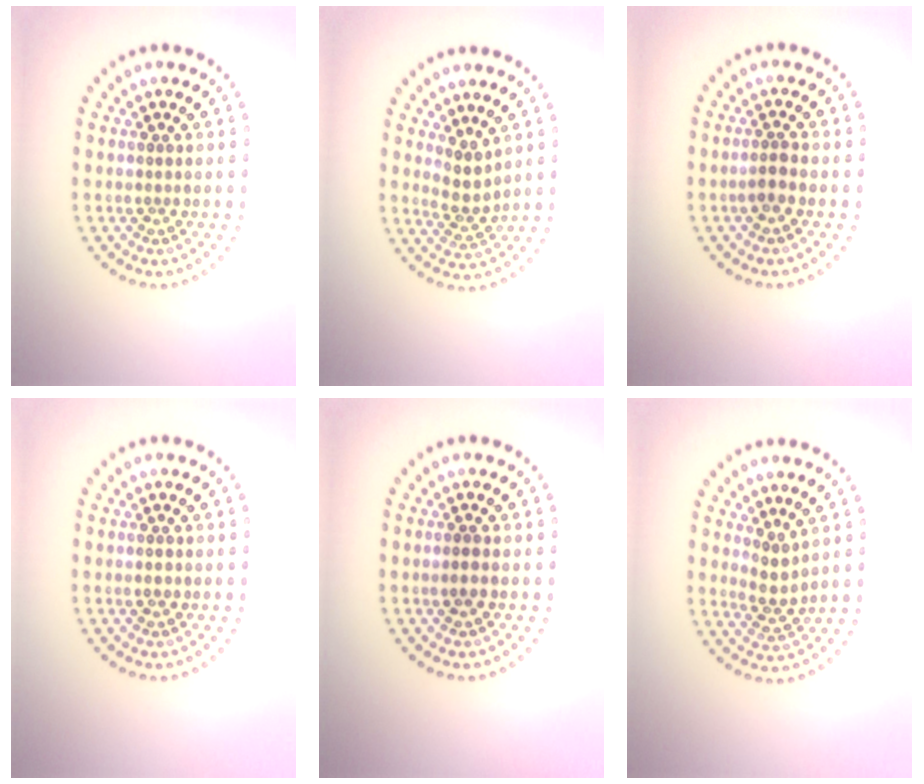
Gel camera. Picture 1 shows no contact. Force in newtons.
{"total": 2.3, "press": 1.8, "slide": 1.4}
{"total": 1.3, "press": 1.1, "slide": 0.6}
{"total": 0.7, "press": 0.7, "slide": 0.1}
{"total": 0.9, "press": 0.9, "slide": 0.1}
{"total": 2.1, "press": 1.5, "slide": 1.4}